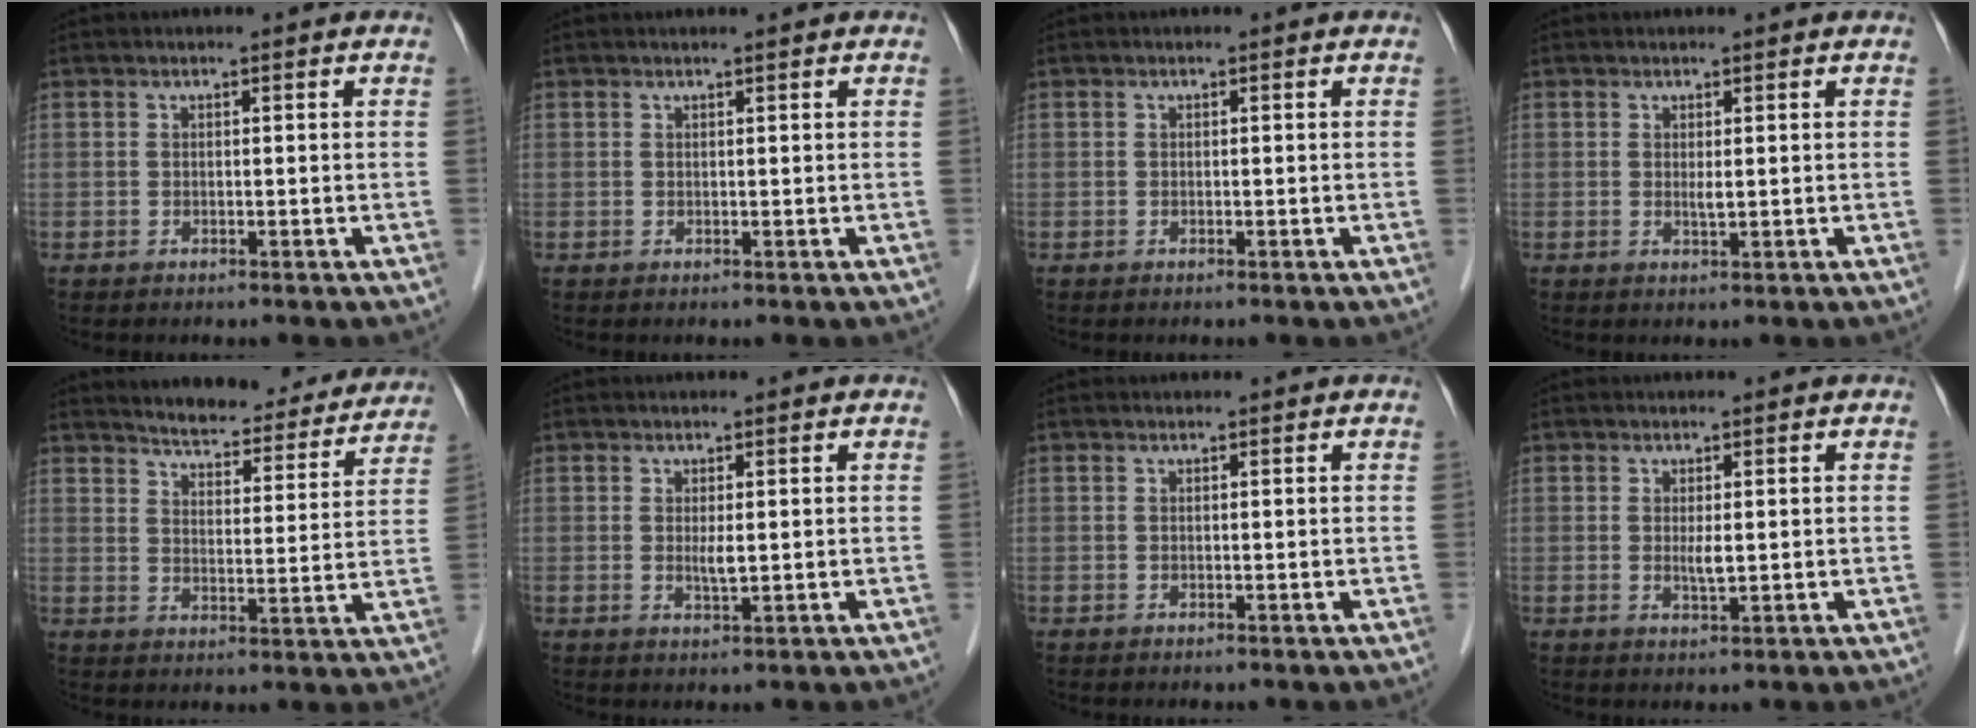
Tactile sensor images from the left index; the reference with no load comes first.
{"total": 1.0, "force": [0.8, -0.1, 0.5], "torque": [-0.008, 0.005, 0.016]}
{"total": 0.0}
{"total": 1.0, "force": [0.3, 0.1, 1.0], "torque": [-0.023, -0.002, 0.007]}
{"total": 17.7, "force": [16.5, 3.9, 4.8], "torque": [-0.045, -0.016, 0.203]}
{"total": 1.7, "force": [0.3, 0.2, 1.7], "torque": [-0.035, -0.004, 0.009]}
{"total": 0.6, "force": [0.5, 0.0, 0.1], "torque": [-0.004, 0.008, 0.010]}
{"total": 1.7, "force": [0.3, 0.2, 1.7], "torque": [-0.035, -0.004, 0.008]}